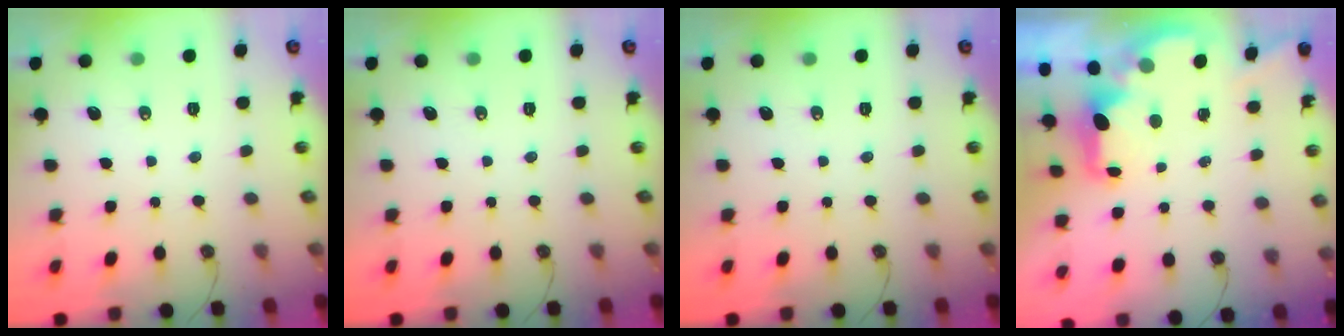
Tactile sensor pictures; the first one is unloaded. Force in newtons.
{"total": 0.0}
{"total": 0.0}
{"total": 3.4, "press": 3.3, "slide": 0.4}